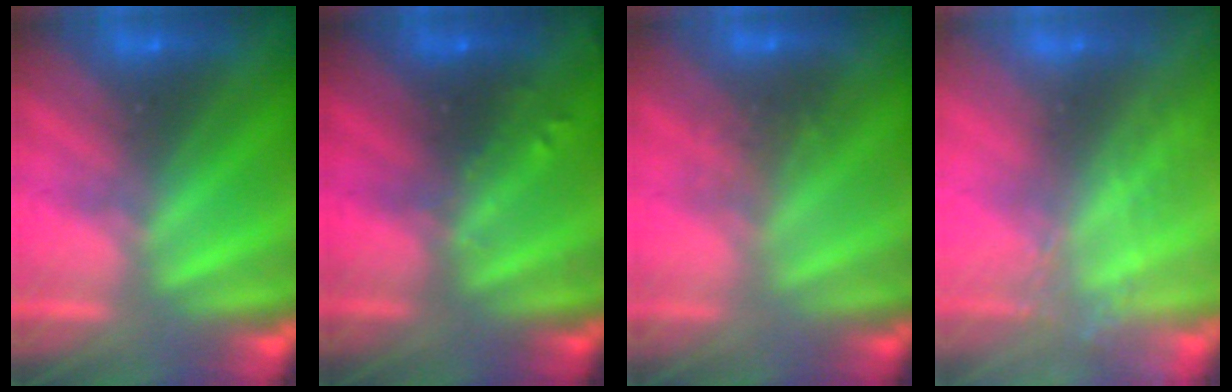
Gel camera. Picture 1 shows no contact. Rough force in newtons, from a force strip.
{"total": 2.8}
{"total": 2.8}
{"total": 2.2}